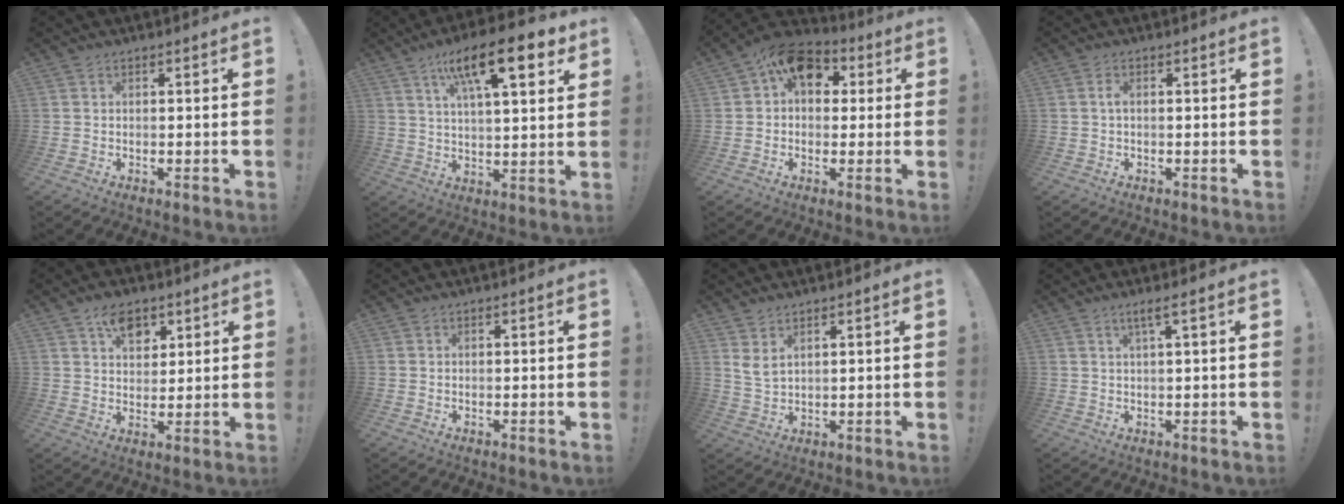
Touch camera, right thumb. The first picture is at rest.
{"total": 18.0, "force": [8.7, 5.4, 14.8], "torque": [-0.230, -0.031, 0.131]}
{"total": 11.3, "force": [3.9, 8.0, 7.0], "torque": [-0.102, -0.001, 0.077]}
{"total": 1.2, "force": [-0.1, 0.3, 1.2], "torque": [-0.022, 0.004, -0.002]}
{"total": 8.4, "force": [4.7, 5.3, 4.4], "torque": [-0.063, -0.012, 0.087]}
{"total": 0.0}
{"total": 4.2, "force": [2.5, 1.2, 3.1], "torque": [-0.062, -0.010, 0.048]}
{"total": 3.1, "force": [1.3, -0.2, 2.9], "torque": [-0.054, -0.002, 0.019]}